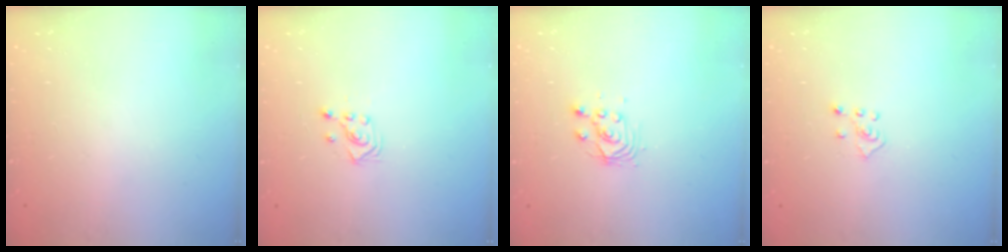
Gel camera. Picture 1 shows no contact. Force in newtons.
{"total": 2.9, "press": 2.7, "slide": 1.0}
{"total": 3.4, "press": 3.4, "slide": 0.2}
{"total": 2.3, "press": 2.3, "slide": 0.5}